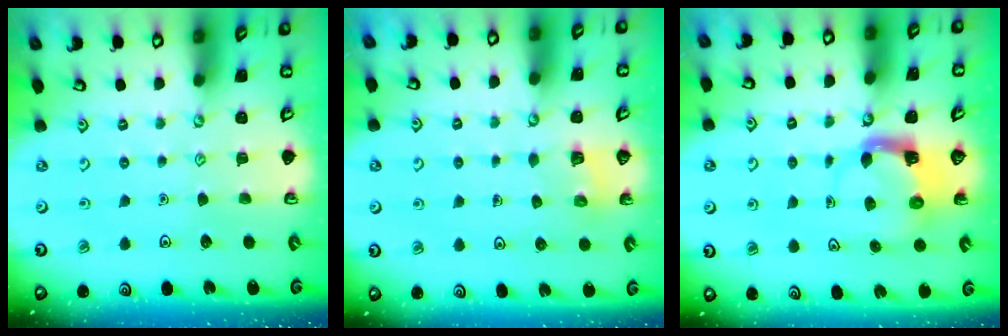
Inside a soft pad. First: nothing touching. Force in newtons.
{"total": 3.7, "press": 3.6, "slide": 0.2}
{"total": 3.8, "press": 3.8, "slide": 0.7}